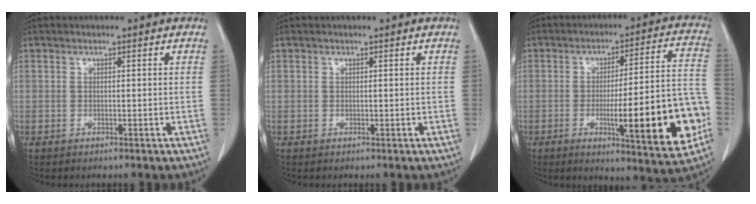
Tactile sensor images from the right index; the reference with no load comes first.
{"total": 0.0}
{"total": 19.0, "force": [-4.9, 2.3, 18.2], "torque": [-0.201, 0.014, -0.058]}